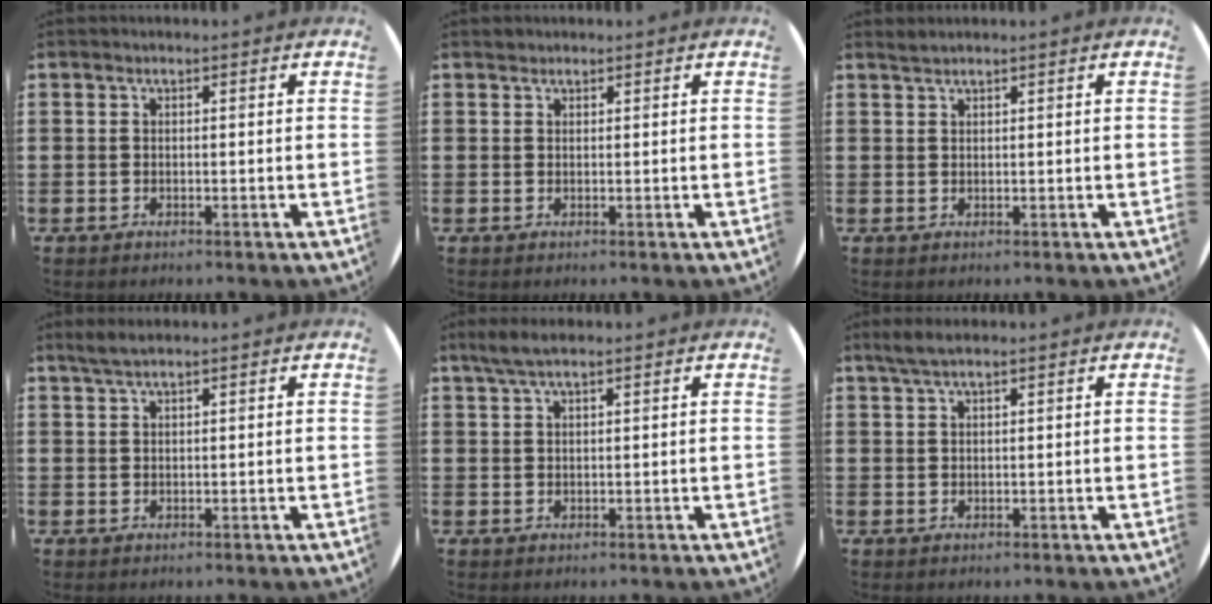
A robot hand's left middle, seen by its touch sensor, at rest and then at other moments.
{"total": 0.5, "force": [0.5, 0.1, -0.1], "torque": [0.011, 0.001, 0.008]}
{"total": 0.8, "force": [0.8, -0.1, 0.0], "torque": [0.000, 0.000, 0.015]}
{"total": 1.9, "force": [1.5, 0.1, 1.1], "torque": [-0.023, 0.003, 0.027]}
{"total": 2.6, "force": [1.9, 0.4, 1.7], "torque": [-0.036, 0.004, 0.032]}
{"total": 2.1, "force": [1.6, 0.2, 1.3], "torque": [-0.027, 0.004, 0.028]}